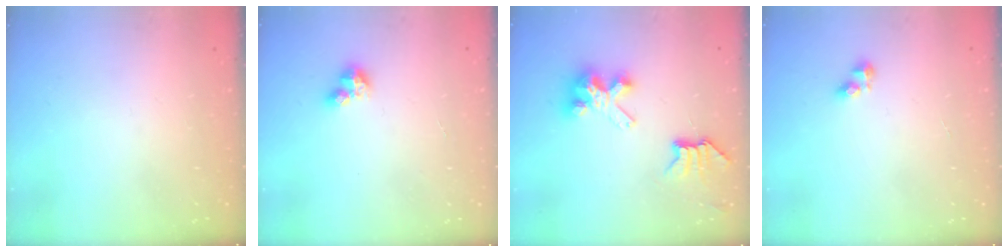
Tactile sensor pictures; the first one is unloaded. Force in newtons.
{"total": 3.3, "press": 3.3, "slide": 0.3}
{"total": 6.8, "press": 6.8, "slide": 0.2}
{"total": 2.9, "press": 2.9, "slide": 0.4}